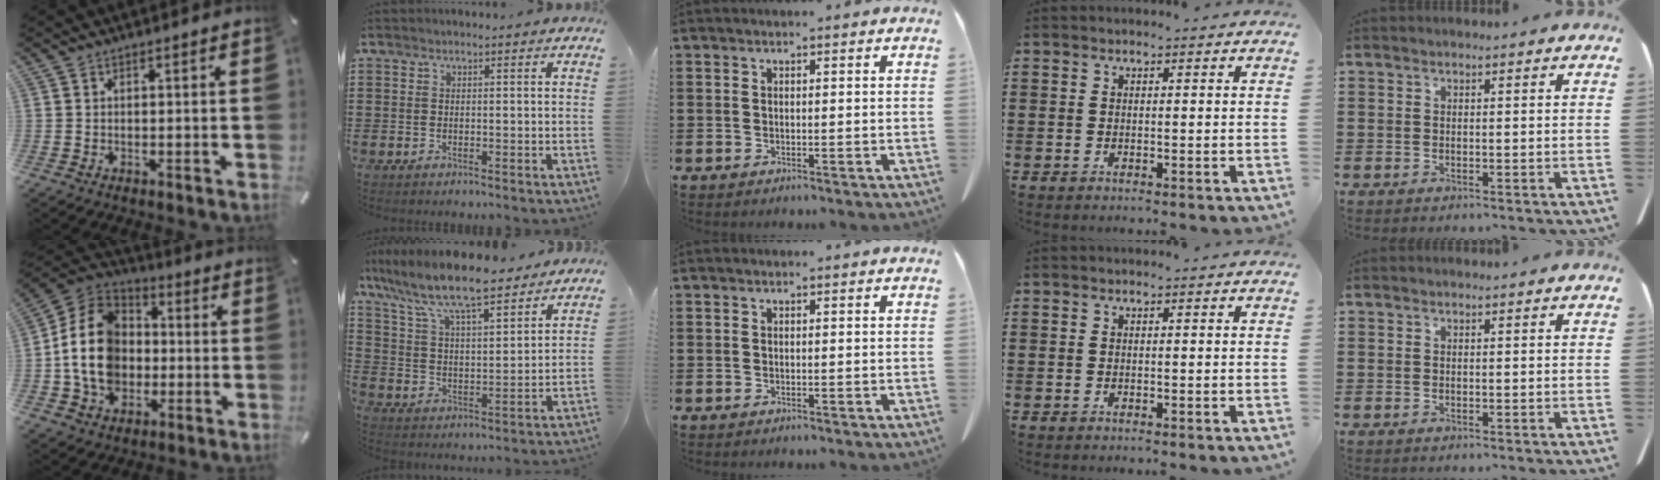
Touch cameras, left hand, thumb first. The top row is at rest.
{"thumb": {"total": 15.0, "force": [-2.4, 12.6, 7.8], "torque": [-0.189, 0.021, -0.042]}, "index": {"total": 9.3, "force": [7.9, 1.2, 4.6], "torque": [-0.121, -0.042, 0.134]}}